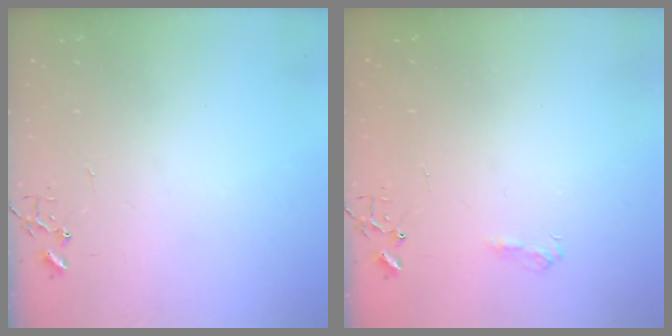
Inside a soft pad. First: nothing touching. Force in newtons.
{"total": 7.3, "press": 7.2, "slide": 0.8}